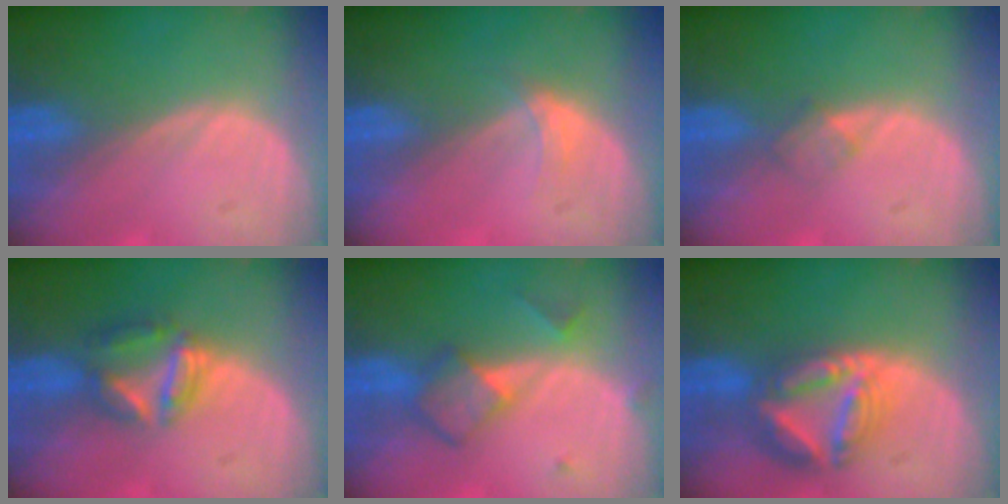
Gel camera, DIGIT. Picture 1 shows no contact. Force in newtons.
{"total": 1.9, "press": 1.5, "slide": 1.1}
{"total": 1.8, "press": 1.8, "slide": 0.2}
{"total": 6.1, "press": 5.5, "slide": 2.5}
{"total": 5.1, "press": 5.1, "slide": 0.4}
{"total": 8.4, "press": 7.3, "slide": 4.1}